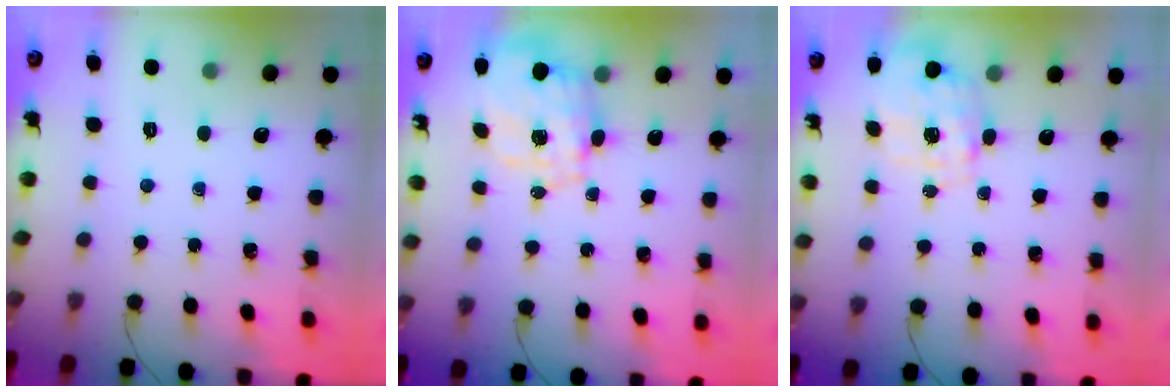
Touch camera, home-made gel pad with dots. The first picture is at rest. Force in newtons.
{"total": 10.0, "press": 9.9, "slide": 1.3}
{"total": 2.8, "press": 2.7, "slide": 0.9}